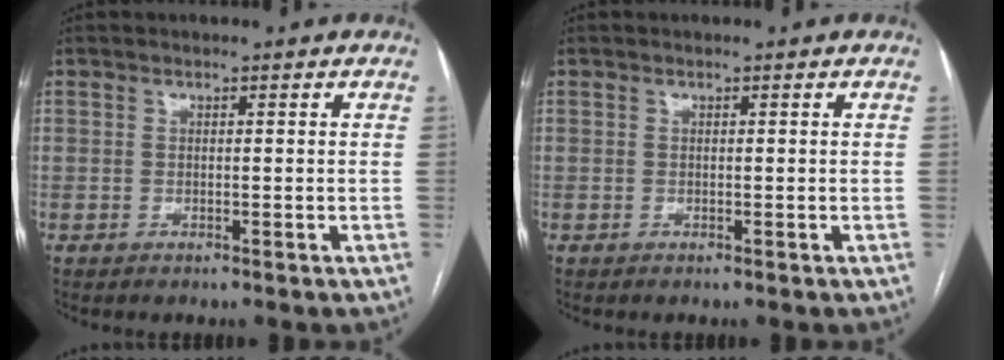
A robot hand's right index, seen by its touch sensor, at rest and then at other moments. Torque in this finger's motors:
{"motor_torque": [0.71, 0.34, -0.05, 0.01]}